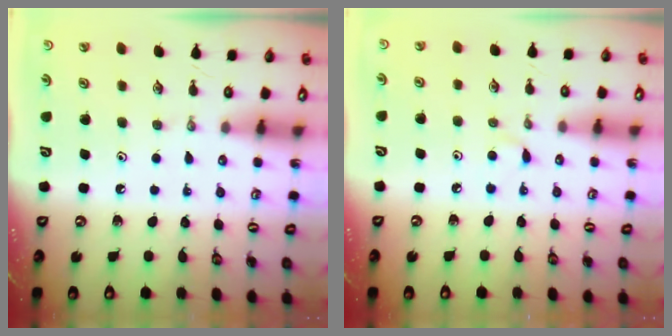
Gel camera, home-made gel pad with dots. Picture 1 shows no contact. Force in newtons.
{"total": 3.9, "press": 3.9, "slide": 0.6}